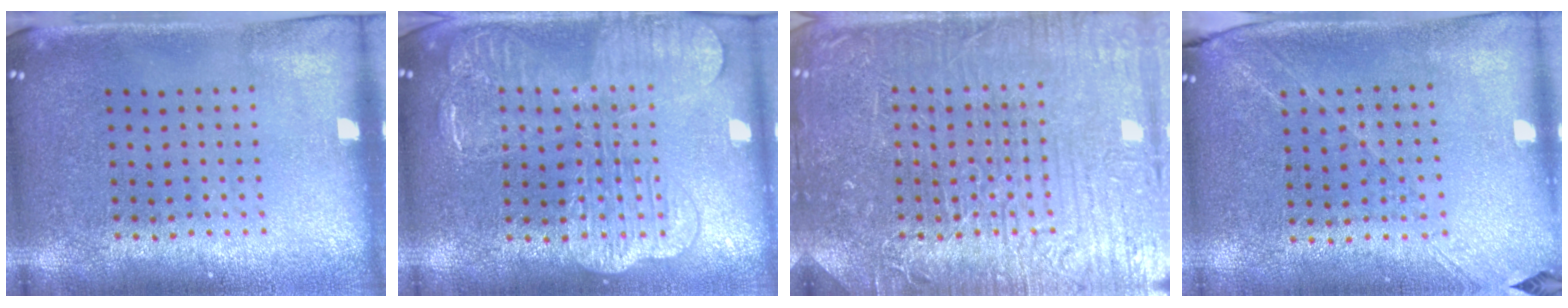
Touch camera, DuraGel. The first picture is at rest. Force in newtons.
{"total": 4.0, "press": 4.0, "slide": 0.5}
{"total": 7.7, "press": 7.7, "slide": 1.1}
{"total": 1.3, "press": 1.2, "slide": 0.6}